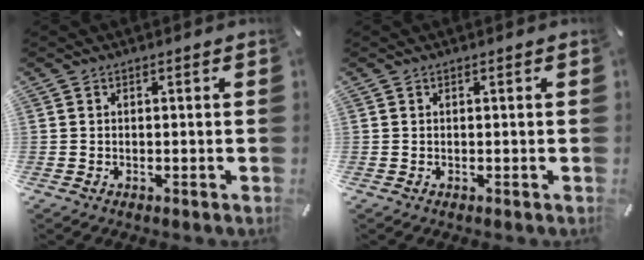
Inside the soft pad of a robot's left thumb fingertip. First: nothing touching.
{"total": 0.0}